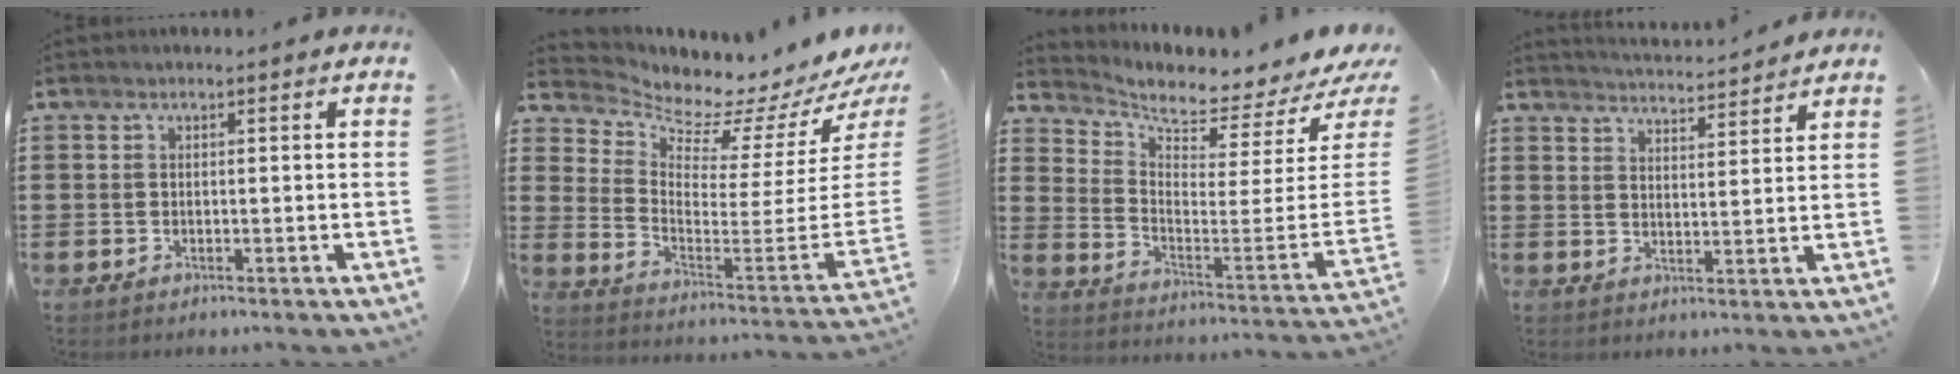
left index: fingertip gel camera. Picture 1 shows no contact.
{"total": 3.6, "force": [3.6, 0.1, 0.3], "torque": [-0.022, -0.074, 0.051]}
{"total": 3.6, "force": [3.3, 0.2, 1.3], "torque": [-0.043, -0.057, 0.052]}
{"total": 3.7, "force": [3.6, -0.8, 0.2], "torque": [-0.017, -0.029, 0.061]}